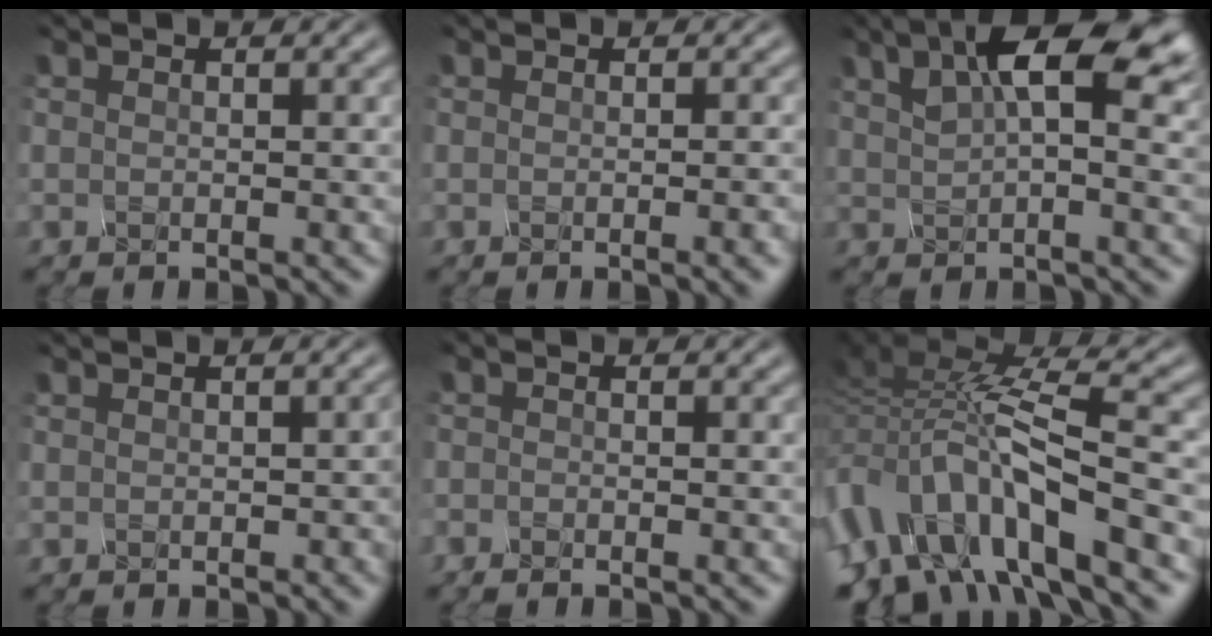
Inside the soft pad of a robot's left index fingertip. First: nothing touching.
{"total": 3.1, "force": [-0.7, 1.3, 2.7], "torque": [-0.012, 0.028, -0.006]}
{"total": 8.8, "force": [3.4, 3.3, 7.4], "torque": [-0.139, 0.021, 0.073]}
{"total": 0.6, "force": [-0.4, -0.2, 0.3], "torque": [-0.012, 0.007, 0.013]}
{"total": 1.8, "force": [-1.7, -0.4, -0.4], "torque": [-0.004, -0.010, -0.004]}
{"total": 10.1, "force": [-4.3, 4.0, 8.2], "torque": [-0.171, 0.011, -0.053]}